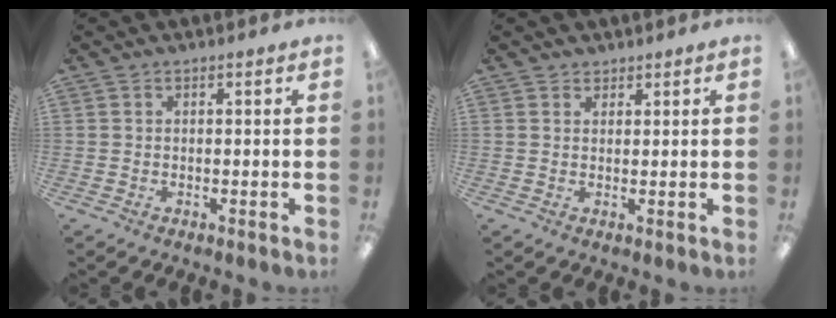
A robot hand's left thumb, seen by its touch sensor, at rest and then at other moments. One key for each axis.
{"total": 1.4, "fx": 1.2, "fy": 0.7, "fz": -0.1, "tx": 0.001, "ty": -0.001, "tz": 0.025}